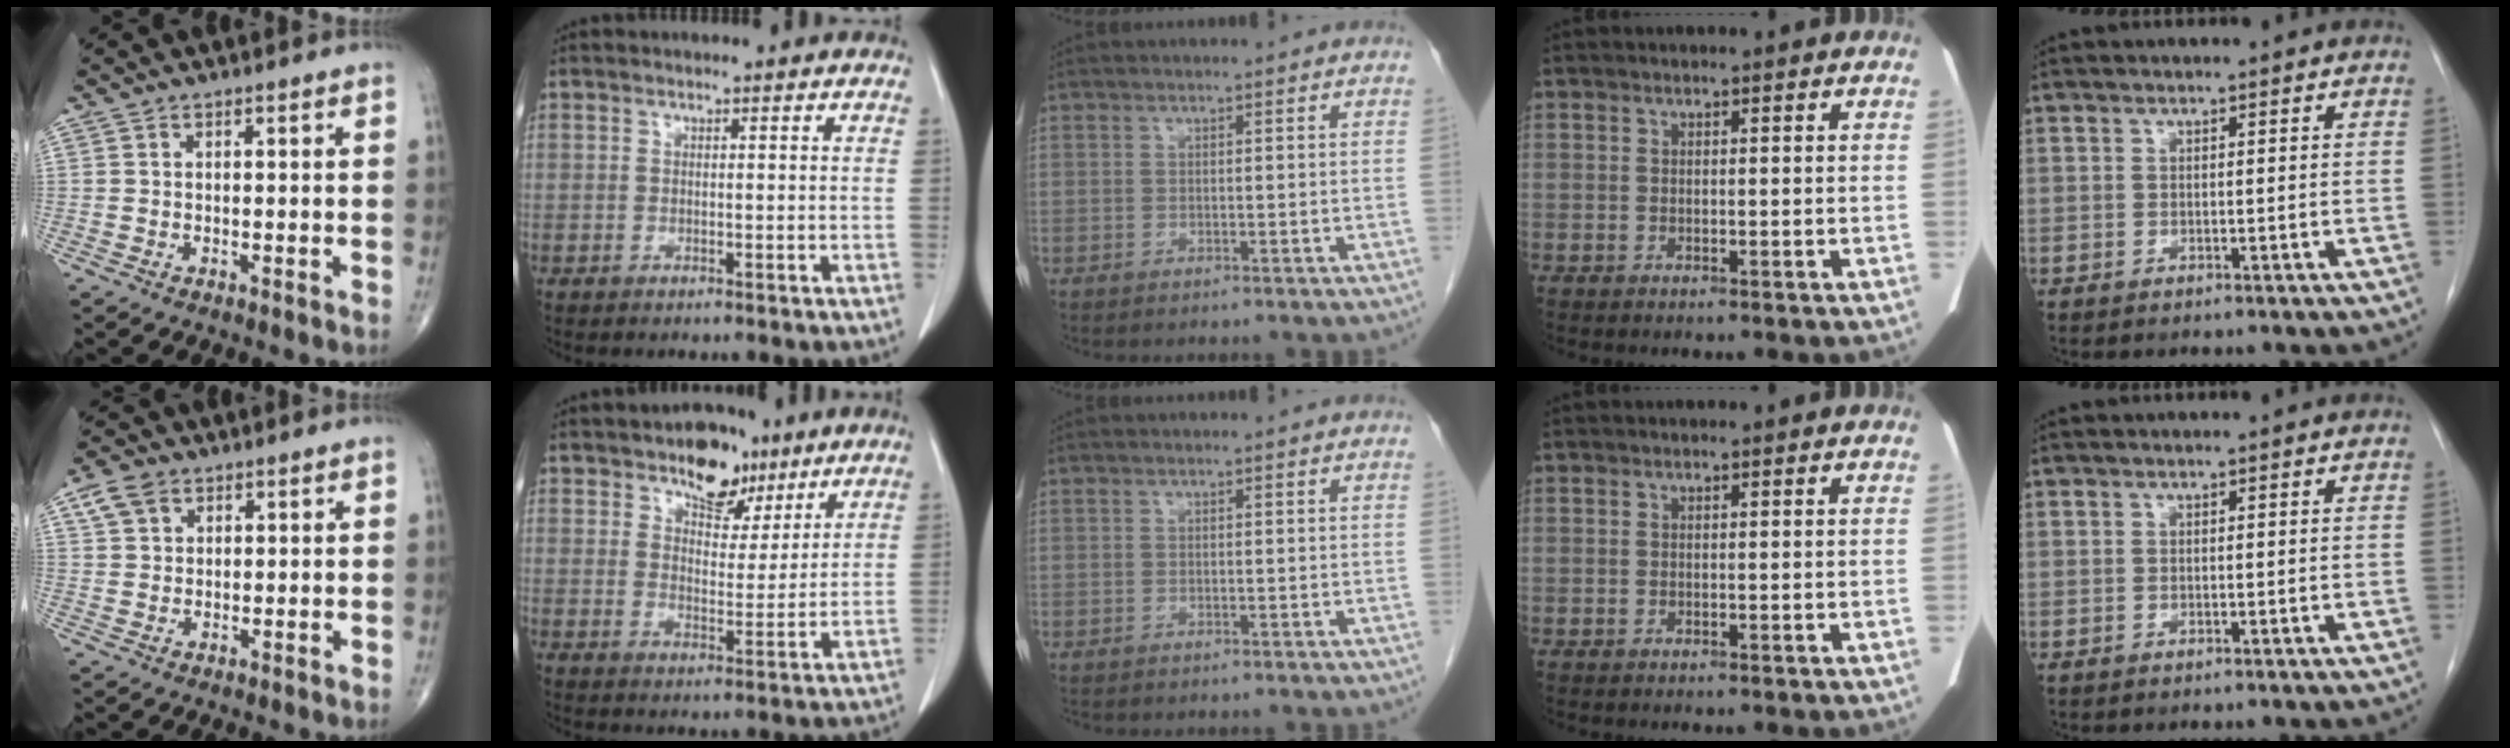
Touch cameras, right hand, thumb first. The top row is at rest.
{"thumb": {"total": 4.8, "force": [2.4, 3.3, 2.5], "torque": [-0.039, 0.003, 0.049]}, "index": {"total": 8.5, "force": [5.8, 4.6, 4.2], "torque": [-0.052, 0.004, 0.091]}, "middle": {"total": 0.6, "force": [-0.5, 0.1, 0.2], "torque": [-0.004, 0.000, -0.009]}}